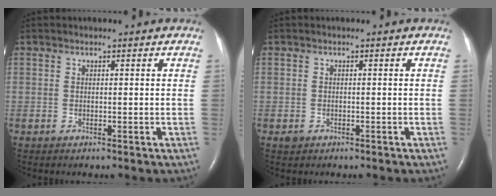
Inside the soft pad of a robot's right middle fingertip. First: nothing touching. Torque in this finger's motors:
{"motor_torque": [-0.08, 0.09, -0.04, -0.01]}